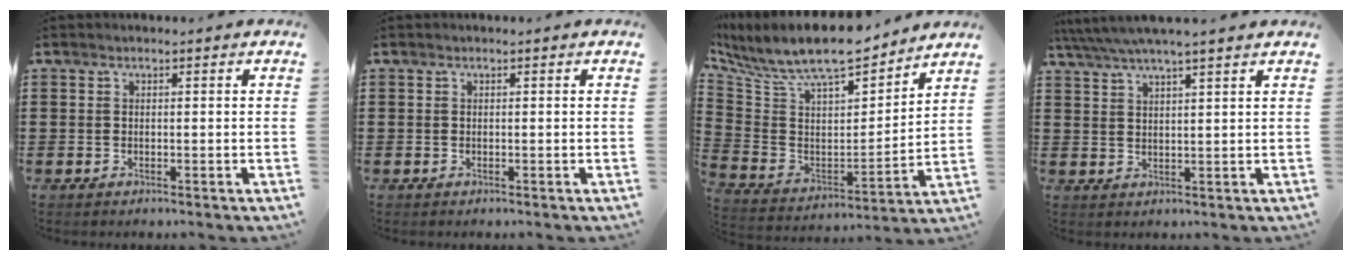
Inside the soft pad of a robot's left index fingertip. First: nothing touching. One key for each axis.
{"total": 0.0}
{"total": 9.6, "fx": 8.6, "fy": 2.2, "fz": 3.7, "tx": -0.113, "ty": -0.062, "tz": 0.149}
{"total": 4.0, "fx": 3.5, "fy": 0.2, "fz": 2.1, "tx": -0.049, "ty": -0.006, "tz": 0.062}